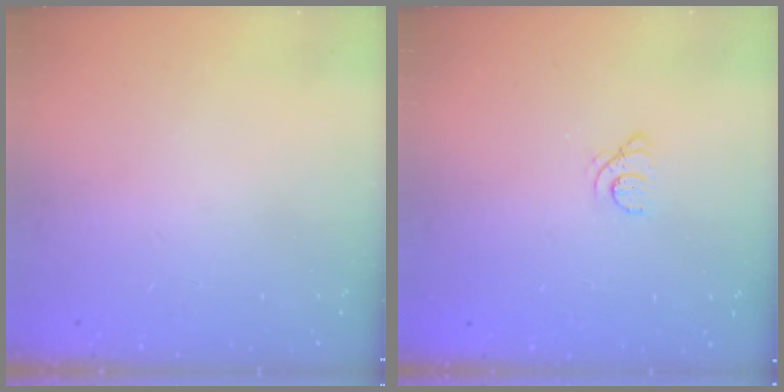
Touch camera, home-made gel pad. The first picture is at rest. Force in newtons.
{"total": 1.6, "press": 1.6, "slide": 0.2}